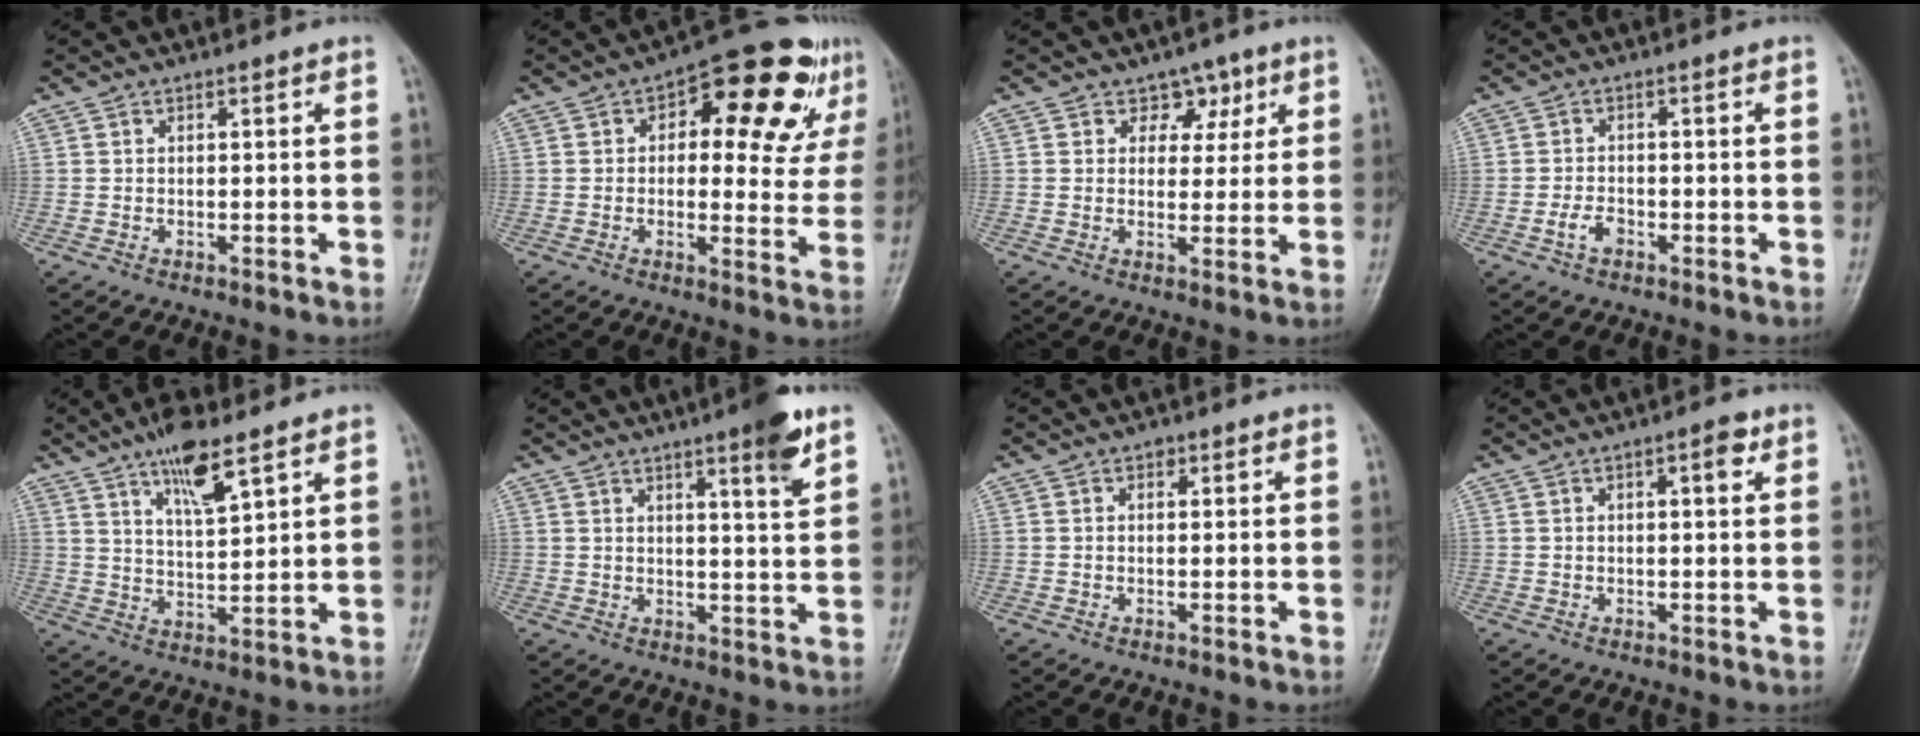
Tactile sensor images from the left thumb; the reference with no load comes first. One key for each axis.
{"total": 17.0, "fx": 6.7, "fy": 8.3, "fz": 13.2, "tx": -0.124, "ty": 0.005, "tz": 0.081}
{"total": 4.5, "fx": 2.4, "fy": 3.5, "fz": 1.3, "tx": 0.019, "ty": -0.009, "tz": 0.032}
{"total": 2.8, "fx": -1.4, "fy": 1.6, "fz": 1.7, "tx": -0.035, "ty": 0.012, "tz": -0.027}
{"total": 9.2, "fx": 5.9, "fy": 2.4, "fz": 6.7, "tx": -0.110, "ty": -0.034, "tz": 0.107}
{"total": 7.4, "fx": 4.5, "fy": 0.6, "fz": 5.8, "tx": -0.078, "ty": -0.027, "tz": 0.062}
{"total": 1.1, "fx": 0.6, "fy": 0.7, "fz": 0.5, "tx": 0.000, "ty": -0.001, "tz": 0.005}
{"total": 3.0, "fx": 1.3, "fy": 0.9, "fz": 2.5, "tx": -0.033, "ty": -0.001, "tz": 0.015}